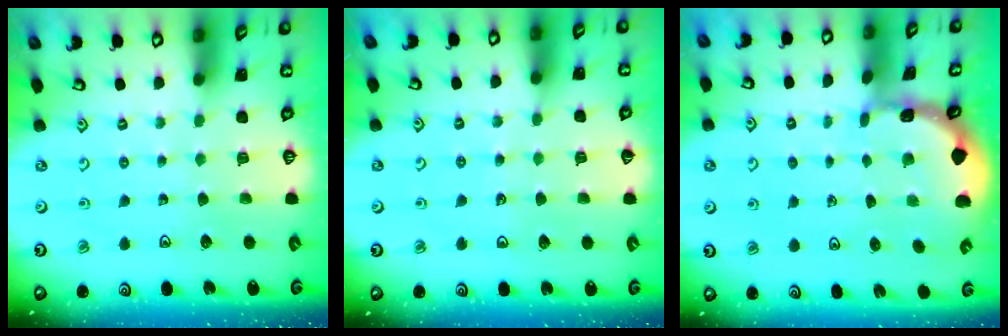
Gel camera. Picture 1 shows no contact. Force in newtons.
{"total": 4.3, "press": 4.3, "slide": 0.3}
{"total": 1.0, "press": 1.0, "slide": 0.2}